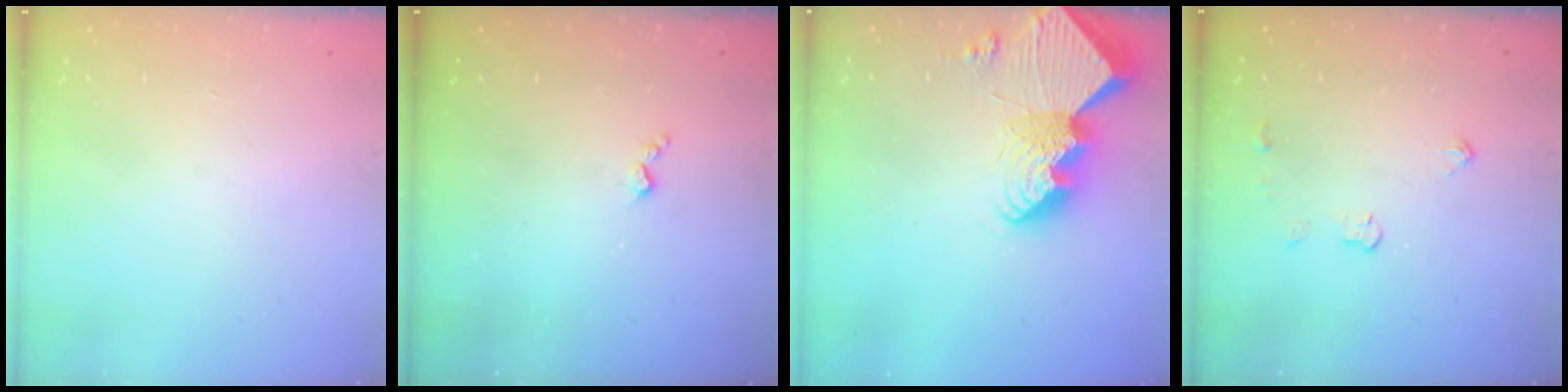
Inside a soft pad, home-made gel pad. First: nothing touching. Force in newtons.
{"total": 3.0, "press": 2.9, "slide": 0.6}
{"total": 16.8, "press": 16.8, "slide": 1.7}
{"total": 3.8, "press": 3.8, "slide": 0.6}